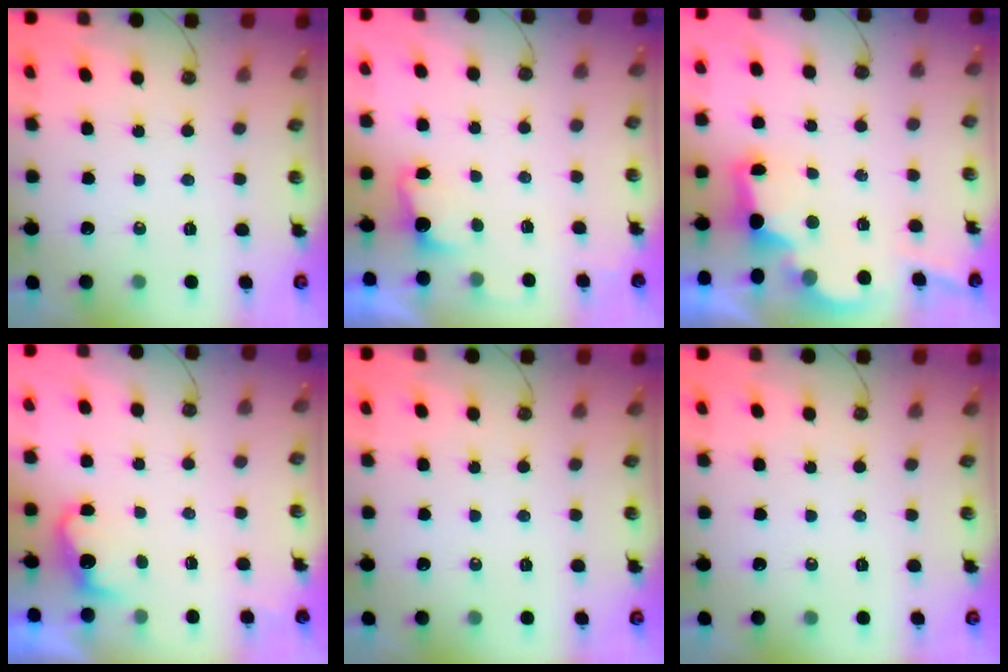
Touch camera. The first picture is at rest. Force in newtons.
{"total": 2.5, "press": 2.3, "slide": 0.9}
{"total": 2.8, "press": 2.7, "slide": 0.9}
{"total": 4.2, "press": 4.1, "slide": 1.0}
{"total": 0.0}
{"total": 0.0}